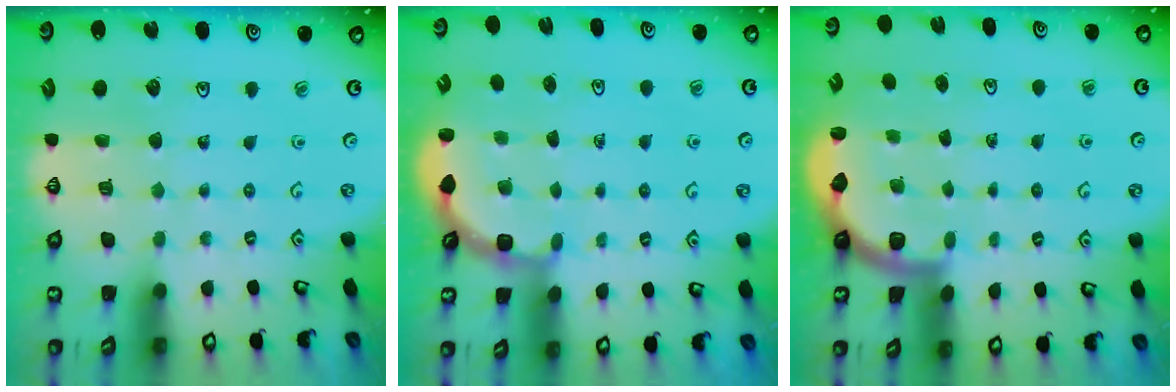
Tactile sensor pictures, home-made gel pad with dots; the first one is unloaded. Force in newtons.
{"total": 2.7, "press": 2.4, "slide": 1.4}
{"total": 1.9, "press": 1.8, "slide": 0.5}